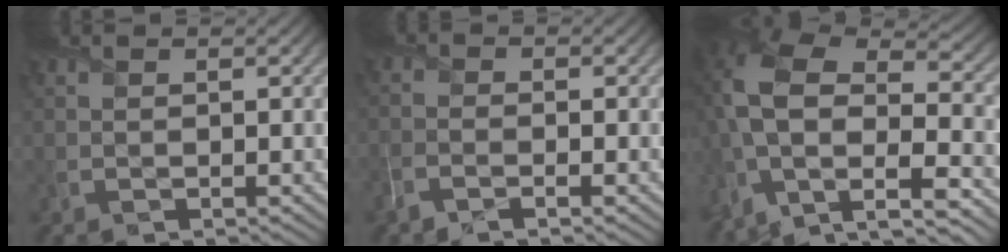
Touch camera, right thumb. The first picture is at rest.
{"total": 2.5, "force": [-1.8, 0.6, 1.7], "torque": [-0.045, -0.008, -0.046]}
{"total": 15.5, "force": [-4.4, 9.5, 11.3], "torque": [-0.270, -0.030, -0.063]}